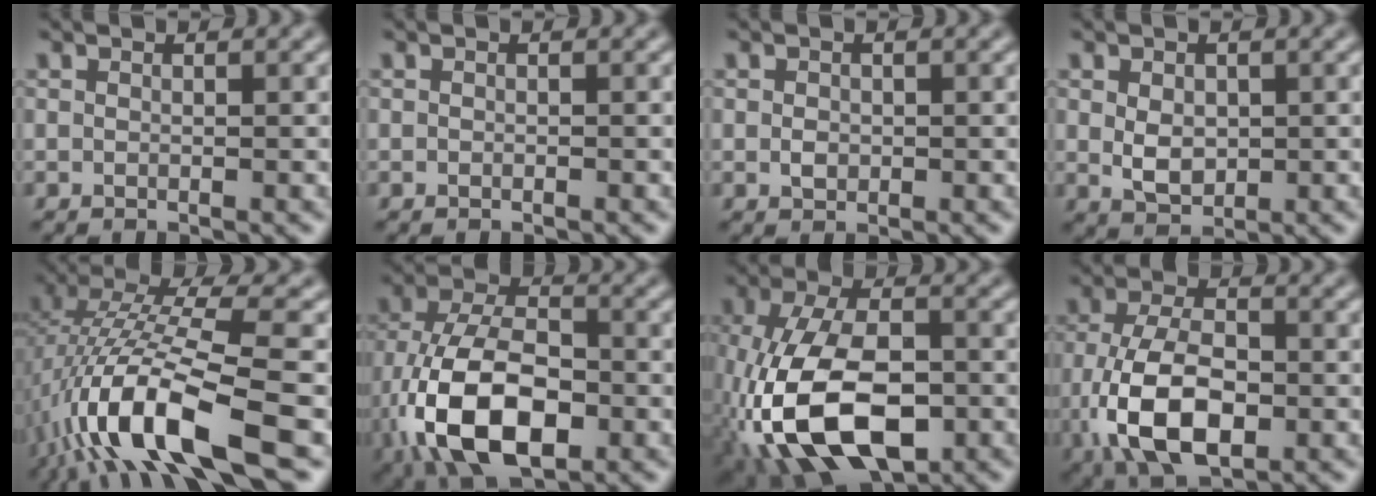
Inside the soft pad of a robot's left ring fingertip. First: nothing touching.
{"total": 0.0}
{"total": 1.1, "force": [-0.1, 0.9, 0.6], "torque": [-0.011, -0.003, -0.004]}
{"total": 2.7, "force": [0.1, 1.9, 1.9], "torque": [-0.038, -0.002, 0.005]}
{"total": 12.4, "force": [-4.8, 3.2, 10.9], "torque": [-0.217, 0.017, -0.084]}
{"total": 12.7, "force": [-4.4, 7.0, 9.7], "torque": [-0.196, -0.012, -0.086]}
{"total": 12.5, "force": [-4.5, 6.6, 9.6], "torque": [-0.209, -0.010, -0.084]}
{"total": 9.5, "force": [-2.7, 5.3, 7.4], "torque": [-0.158, -0.007, -0.055]}